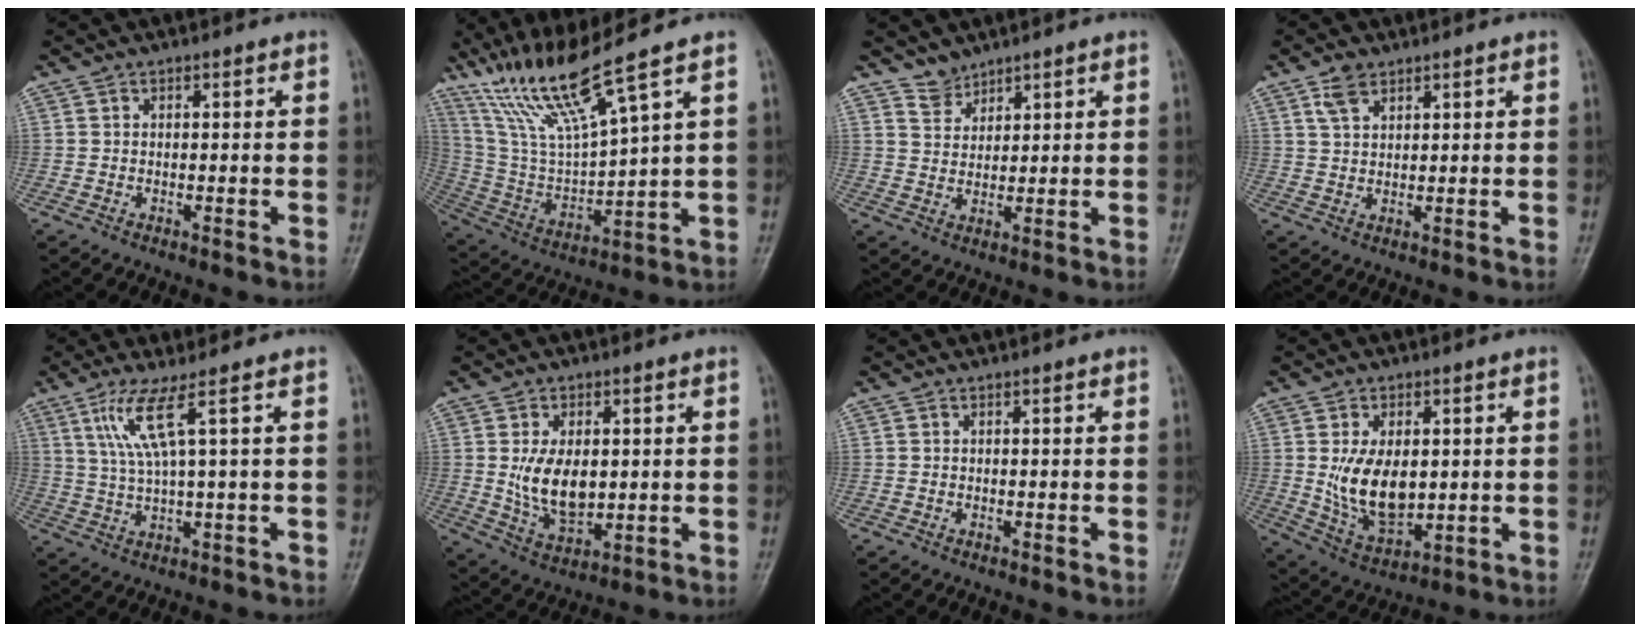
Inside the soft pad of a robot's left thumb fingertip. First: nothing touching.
{"total": 14.8, "force": [10.8, 0.6, 10.1], "torque": [-0.196, -0.053, 0.223]}
{"total": 3.1, "force": [2.8, 1.4, 0.0], "torque": [0.019, -0.022, 0.053]}
{"total": 4.0, "force": [2.5, 2.2, 2.2], "torque": [-0.035, -0.008, 0.053]}
{"total": 6.4, "force": [2.8, -0.5, 5.7], "torque": [-0.140, -0.011, 0.071]}
{"total": 10.5, "force": [0.7, 6.3, 8.4], "torque": [-0.133, -0.012, 0.027]}
{"total": 0.0}
{"total": 12.5, "force": [0.7, 7.5, 10.0], "torque": [-0.156, -0.014, 0.031]}